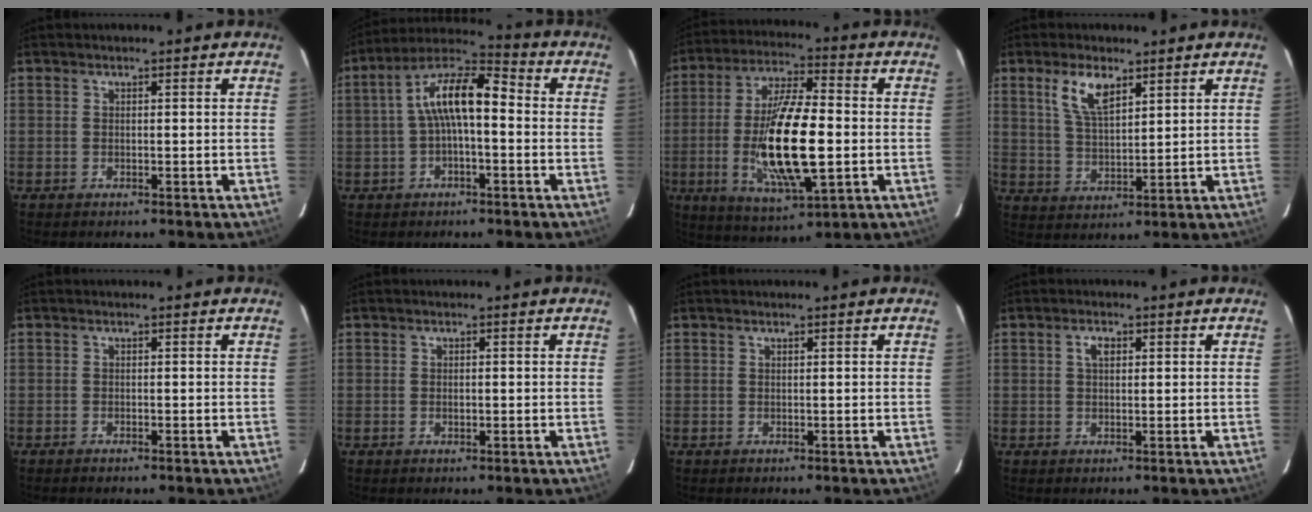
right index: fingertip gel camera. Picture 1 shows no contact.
{"total": 10.7, "force": [-0.2, 3.8, 9.9], "torque": [-0.191, 0.029, -0.009]}
{"total": 18.1, "force": [-2.6, 5.0, 17.2], "torque": [-0.335, -0.012, -0.044]}
{"total": 7.5, "force": [4.2, 3.2, 5.3], "torque": [-0.104, 0.007, 0.085]}
{"total": 0.5, "force": [-0.5, 0.1, 0.2], "torque": [-0.003, -0.001, -0.010]}
{"total": 1.0, "force": [0.0, 0.7, 0.7], "torque": [-0.012, 0.002, 0.001]}
{"total": 0.0}
{"total": 2.3, "force": [0.8, 1.3, 1.7], "torque": [-0.031, 0.007, 0.013]}